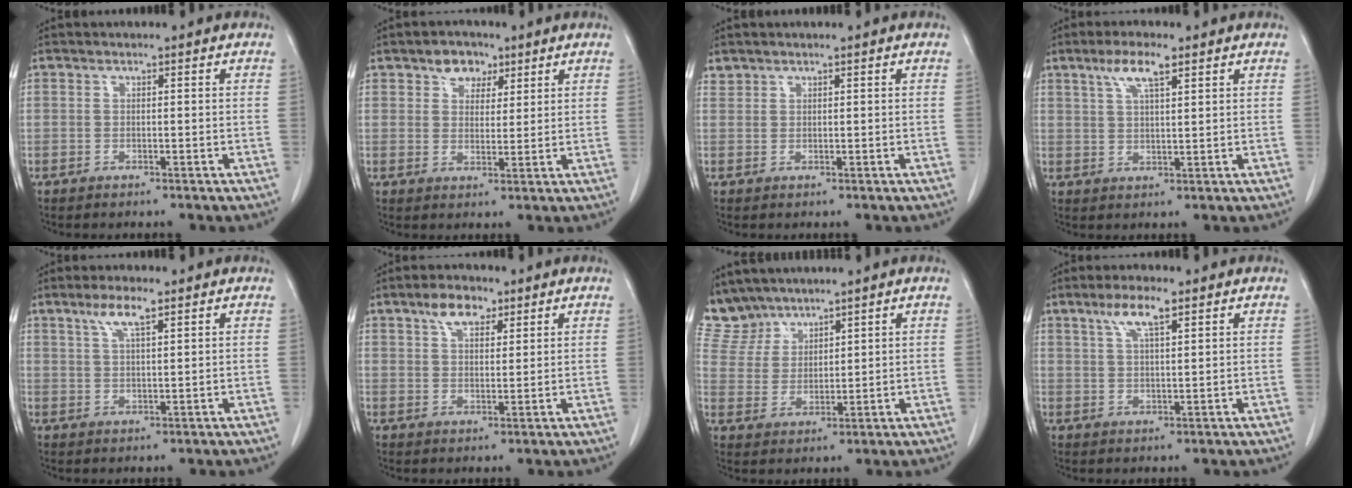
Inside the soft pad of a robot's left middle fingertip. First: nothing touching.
{"total": 4.3, "force": [2.6, 3.0, 1.7], "torque": [-0.023, 0.010, 0.043]}
{"total": 0.9, "force": [0.9, 0.3, -0.1], "torque": [0.003, 0.004, 0.018]}
{"total": 5.2, "force": [3.1, 0.9, 4.1], "torque": [-0.082, 0.007, 0.058]}
{"total": 4.3, "force": [2.7, 0.7, 3.3], "torque": [-0.068, 0.005, 0.052]}
{"total": 5.1, "force": [3.1, 2.4, 3.2], "torque": [-0.059, 0.011, 0.057]}
{"total": 6.2, "force": [5.8, 2.2, -0.3], "torque": [-0.004, 0.006, 0.134]}
{"total": 5.2, "force": [3.1, 0.9, 4.1], "torque": [-0.082, 0.007, 0.058]}